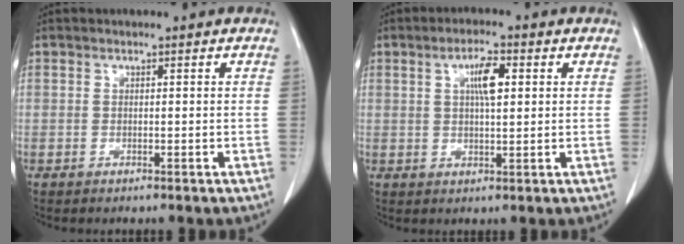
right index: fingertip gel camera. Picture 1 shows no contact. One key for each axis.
{"total": 4.9, "fx": 1.4, "fy": 1.1, "fz": 4.6, "tx": -0.081, "ty": 0.004, "tz": 0.025}